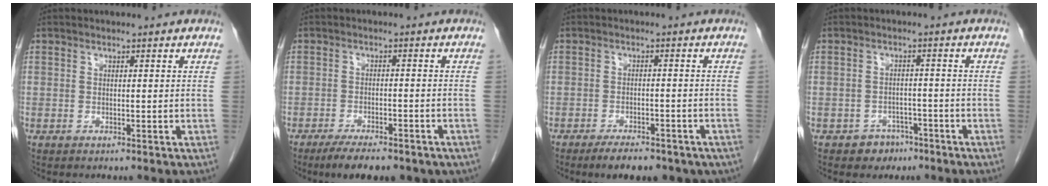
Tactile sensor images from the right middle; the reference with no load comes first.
{"total": 9.5, "force": [-6.9, 3.0, 5.6], "torque": [-0.073, -0.009, -0.094]}
{"total": 8.7, "force": [-6.5, 3.3, 4.8], "torque": [-0.057, 0.000, -0.085]}
{"total": 3.3, "force": [-2.2, 2.5, 0.5], "torque": [-0.005, 0.013, -0.026]}